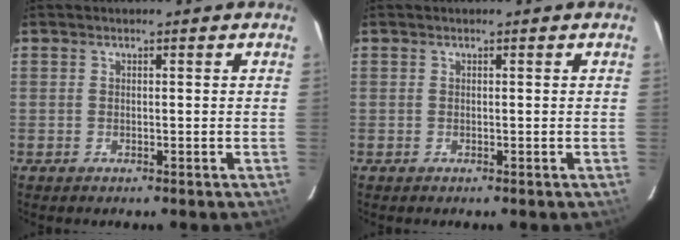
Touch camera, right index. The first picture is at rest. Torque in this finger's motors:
{"motor_torque": [0.00, 0.00, 0.01, 0.00]}